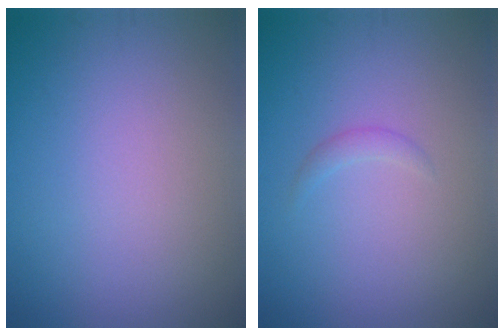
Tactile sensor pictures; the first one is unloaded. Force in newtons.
{"total": 0.8, "press": 0.8, "slide": 0.1}